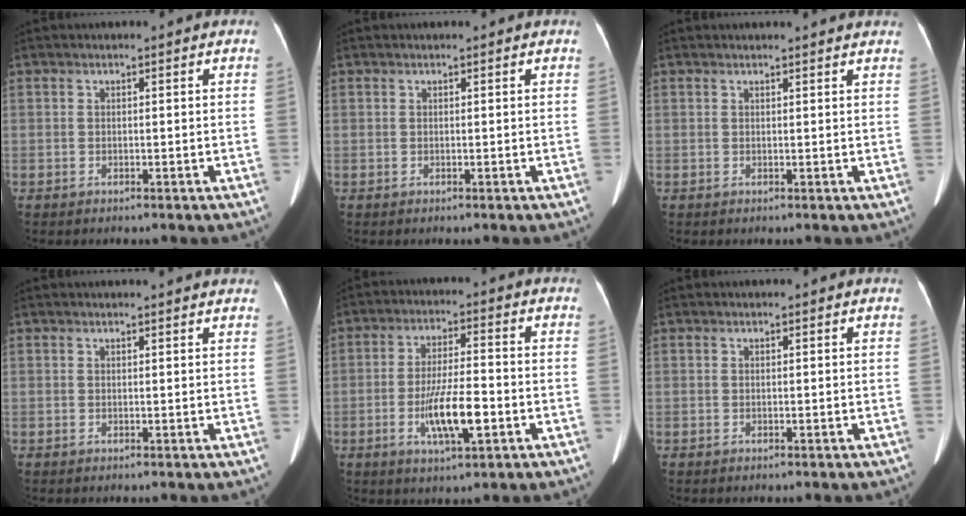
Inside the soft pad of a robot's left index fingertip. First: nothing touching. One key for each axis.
{"total": 0.0}
{"total": 3.9, "fx": 3.7, "fy": 0.1, "fz": 1.0, "tx": -0.016, "ty": 0.007, "tz": 0.033}
{"total": 4.4, "fx": 4.2, "fy": 0.2, "fz": 1.2, "tx": -0.016, "ty": 0.009, "tz": 0.036}
{"total": 8.6, "fx": -2.7, "fy": 1.6, "fz": 8.0, "tx": -0.154, "ty": -0.004, "tz": -0.045}
{"total": 0.0}